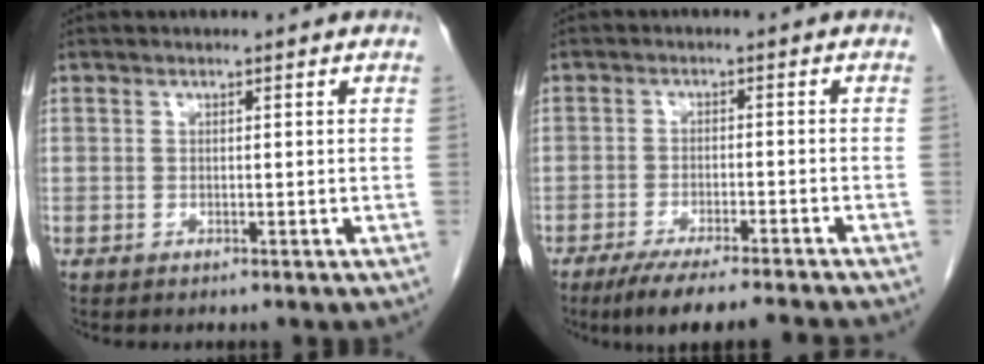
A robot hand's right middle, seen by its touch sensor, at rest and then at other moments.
{"total": 10.0, "force": [-8.7, 0.0, 4.9], "torque": [-0.066, -0.017, -0.135]}